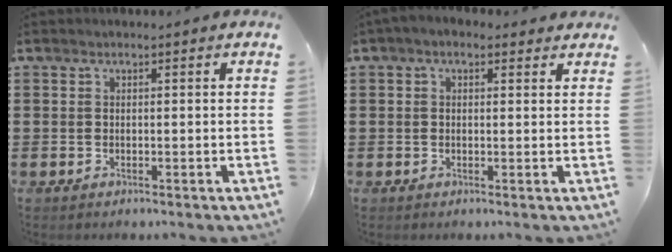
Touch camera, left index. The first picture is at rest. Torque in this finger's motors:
{"motor_torque": [2.14, 0.00, 0.77, 0.07]}